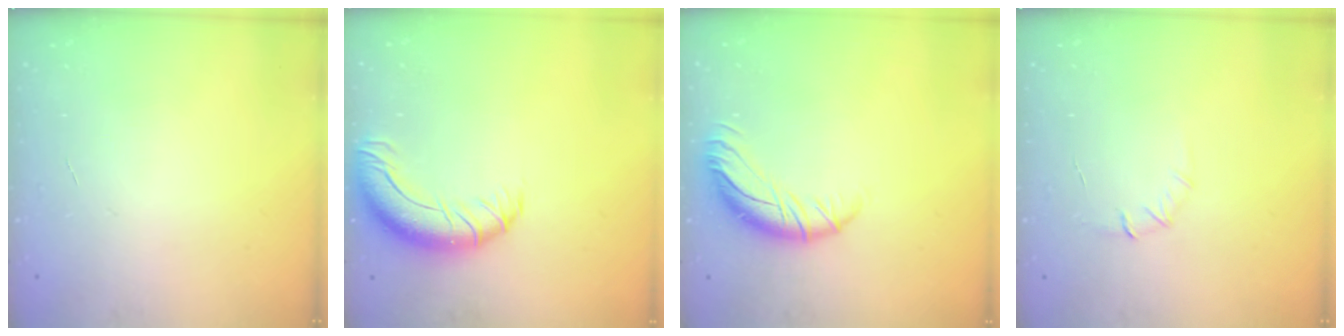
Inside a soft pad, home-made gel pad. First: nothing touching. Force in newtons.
{"total": 11.9, "press": 11.6, "slide": 2.2}
{"total": 12.4, "press": 12.3, "slide": 1.5}
{"total": 5.7, "press": 5.5, "slide": 1.6}